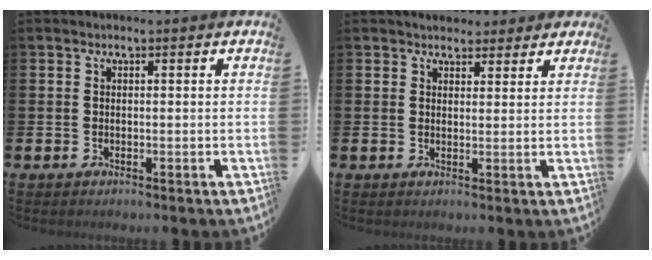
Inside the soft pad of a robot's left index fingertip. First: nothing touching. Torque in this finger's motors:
{"motor_torque": [0.59, -0.76, 0.15, 0.05]}